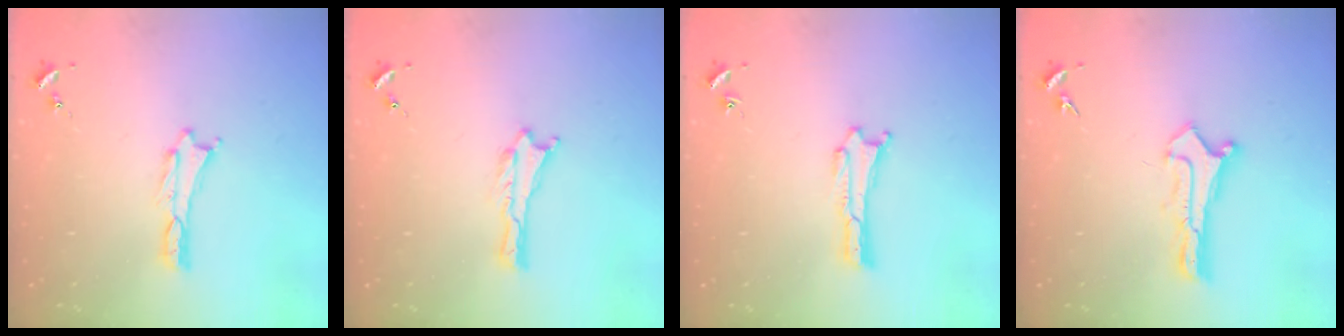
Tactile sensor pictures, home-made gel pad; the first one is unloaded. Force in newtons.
{"total": 0.0}
{"total": 0.0}
{"total": 0.8, "press": 0.8, "slide": 0.0}